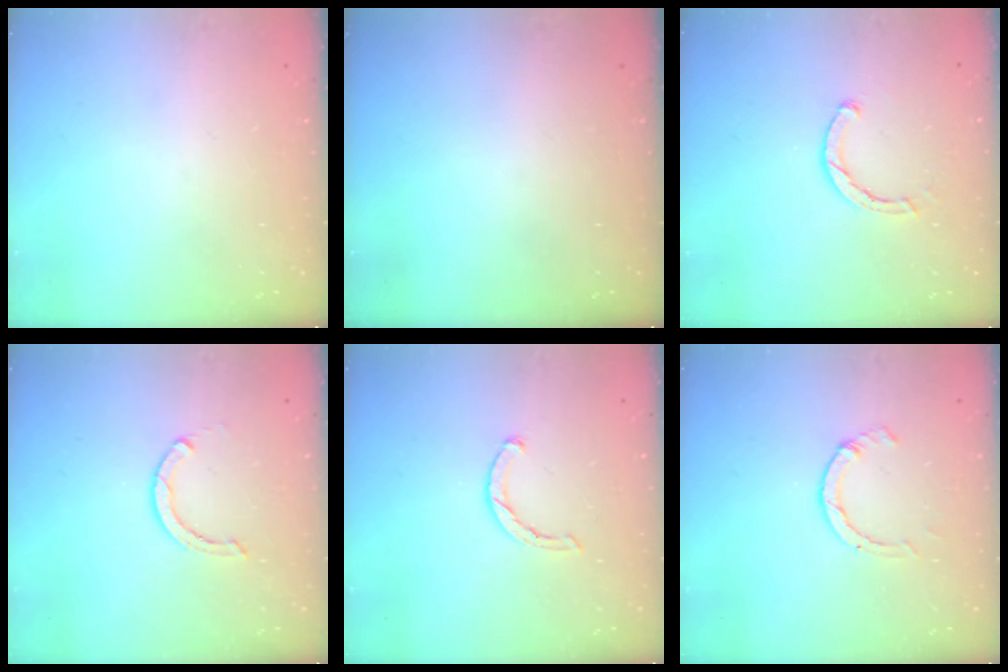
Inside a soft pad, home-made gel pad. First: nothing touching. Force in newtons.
{"total": 0.0}
{"total": 2.4, "press": 2.4, "slide": 0.1}
{"total": 2.6, "press": 2.6, "slide": 0.1}
{"total": 1.9, "press": 1.9, "slide": 0.3}
{"total": 2.3, "press": 2.3, "slide": 0.3}